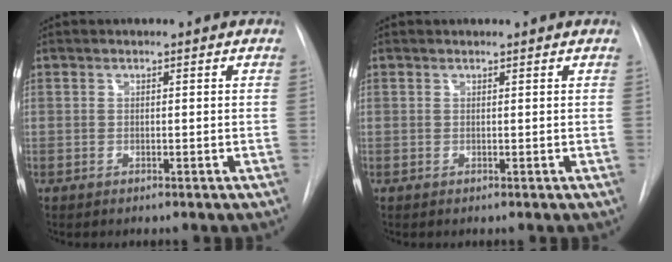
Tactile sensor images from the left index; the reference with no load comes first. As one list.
[{"total": 0.8, "force": [0.8, -0.1, 0.1], "torque": [-0.009, 0.003, 0.010]}]